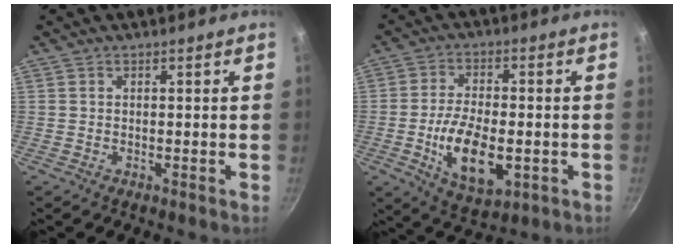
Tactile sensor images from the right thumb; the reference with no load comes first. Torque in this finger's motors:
{"motor_torque": [-0.29, 0.70, 0.09, -0.16, 0.17]}